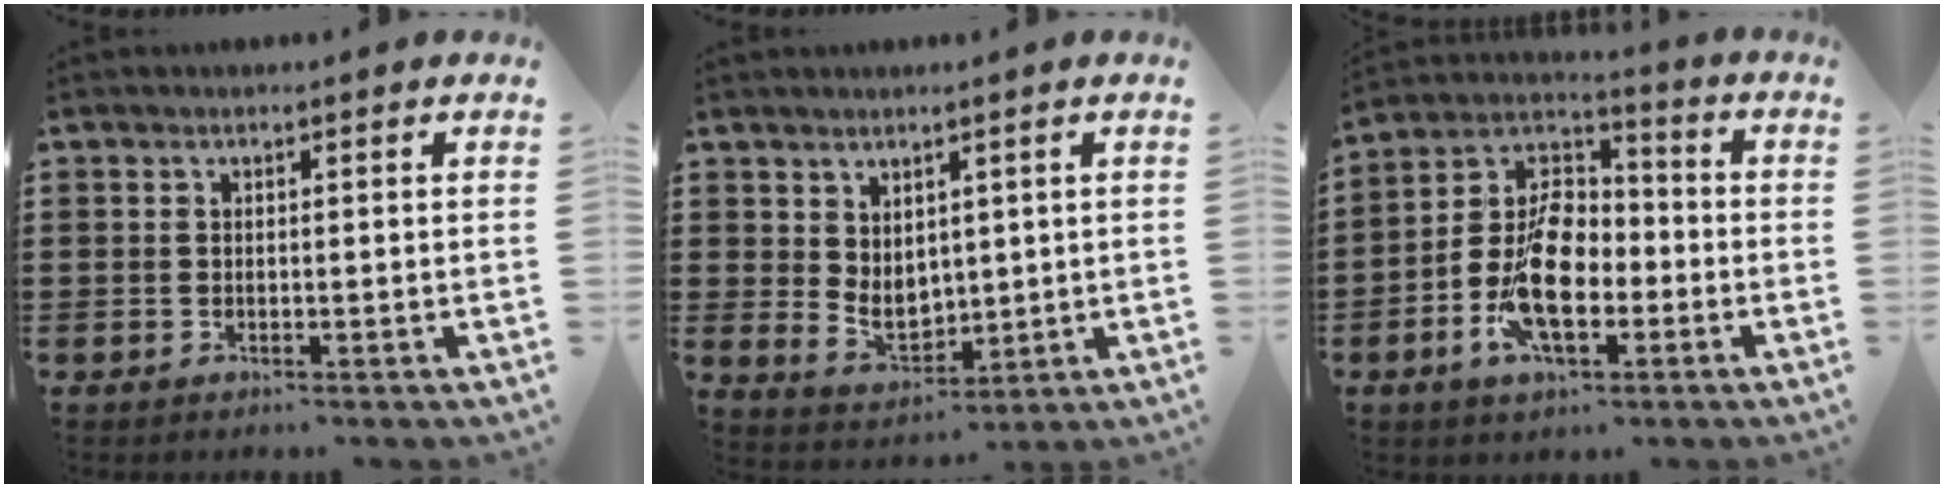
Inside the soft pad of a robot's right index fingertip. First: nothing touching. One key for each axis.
{"total": 4.3, "fx": 2.1, "fy": 3.1, "fz": 2.2, "tx": -0.045, "ty": -0.003, "tz": 0.041}
{"total": 12.4, "fx": -4.3, "fy": 7.2, "fz": 9.1, "tx": -0.217, "ty": 0.001, "tz": -0.087}